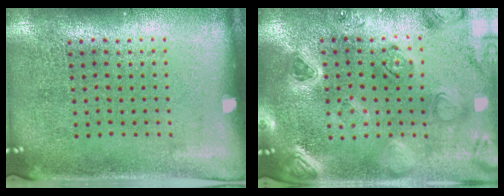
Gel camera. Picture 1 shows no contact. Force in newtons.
{"total": 2.2, "press": 2.2, "slide": 0.4}